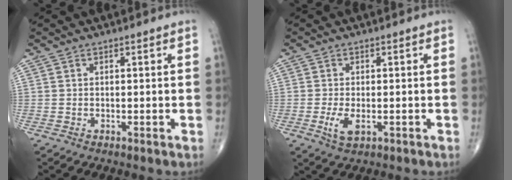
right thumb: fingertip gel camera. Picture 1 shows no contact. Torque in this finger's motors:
{"motor_torque": [0.20, 0.16, 0.30, 0.28, 0.03]}